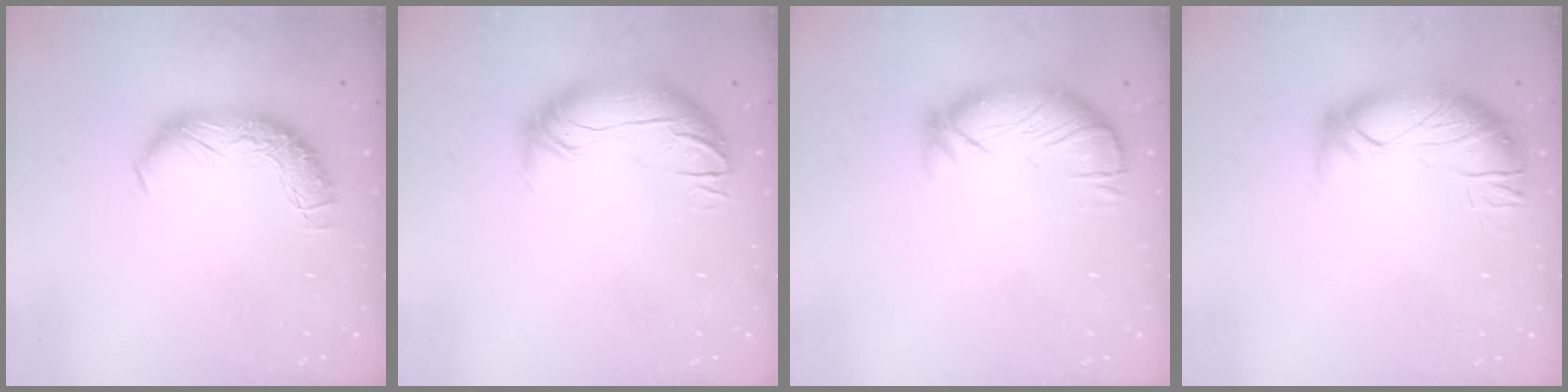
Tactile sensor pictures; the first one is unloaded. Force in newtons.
{"total": 3.0, "press": 1.0, "slide": 2.8}
{"total": 3.3, "press": 2.6, "slide": 2.1}
{"total": 3.0, "press": 1.5, "slide": 2.6}